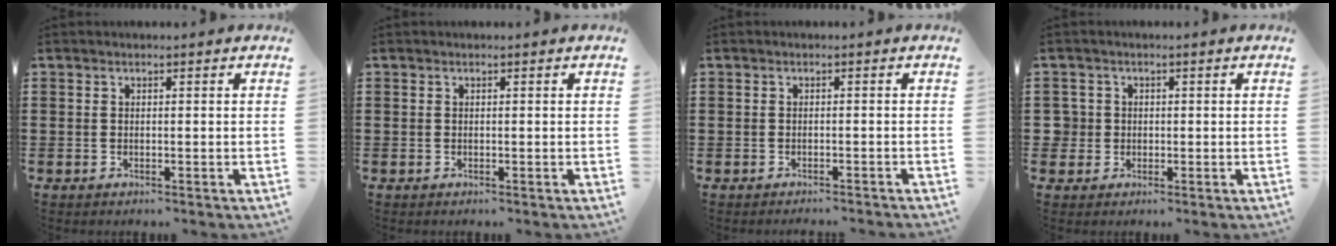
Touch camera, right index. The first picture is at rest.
{"total": 0.0}
{"total": 1.1, "force": [-1.1, -0.1, -0.2], "torque": [0.000, 0.000, -0.024]}
{"total": 2.3, "force": [-0.1, 2.3, 0.4], "torque": [-0.027, 0.004, -0.007]}